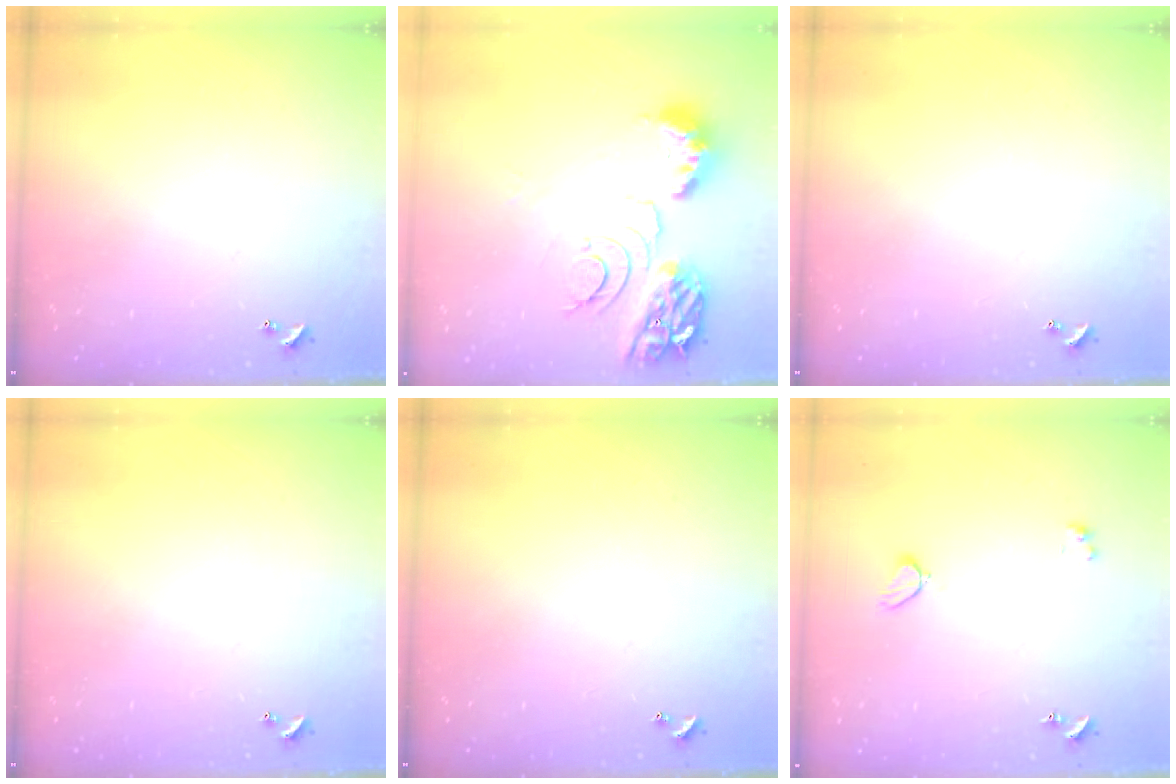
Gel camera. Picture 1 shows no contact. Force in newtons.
{"total": 10.1, "press": 10.0, "slide": 1.2}
{"total": 0.0}
{"total": 0.0}
{"total": 0.0}
{"total": 2.0, "press": 1.9, "slide": 0.6}